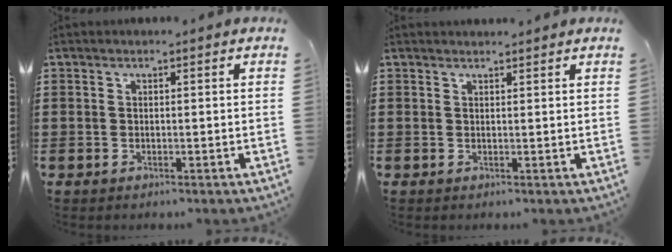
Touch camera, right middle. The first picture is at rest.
{"total": 1.0, "force": [1.0, -0.1, 0.1], "torque": [-0.003, -0.002, 0.020]}